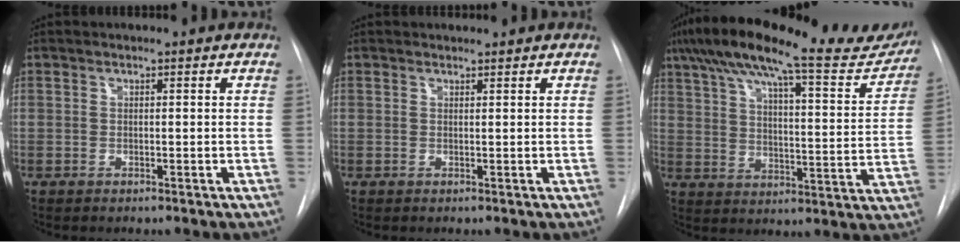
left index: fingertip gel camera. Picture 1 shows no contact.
{"total": 1.0, "force": [1.0, 0.0, -0.1], "torque": [-0.005, 0.003, 0.018]}
{"total": 26.0, "force": [21.6, 4.4, 13.7], "torque": [-0.215, -0.002, 0.288]}